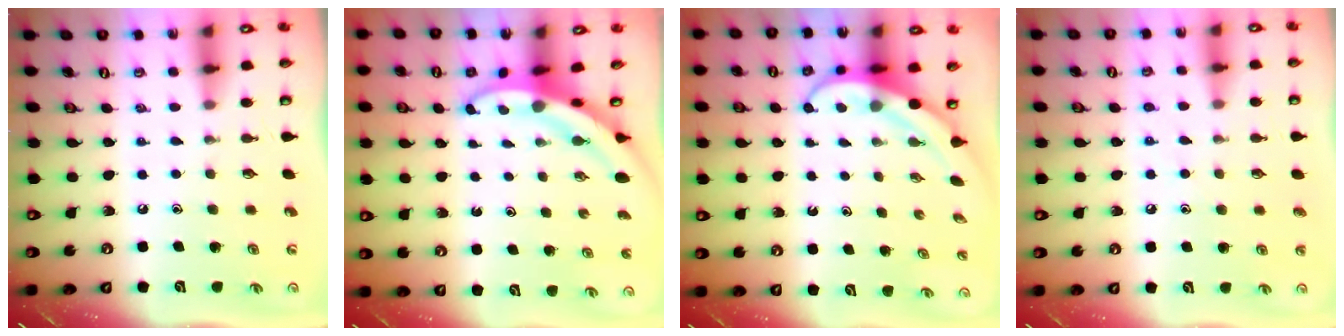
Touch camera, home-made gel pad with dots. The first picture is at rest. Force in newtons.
{"total": 3.9, "press": 3.9, "slide": 0.5}
{"total": 6.0, "press": 6.0, "slide": 0.3}
{"total": 5.5, "press": 5.4, "slide": 0.7}